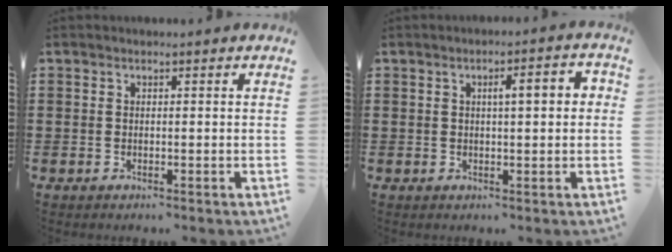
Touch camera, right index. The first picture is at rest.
{"total": 4.0, "force": [0.6, 0.9, 3.9], "torque": [-0.063, 0.004, 0.004]}